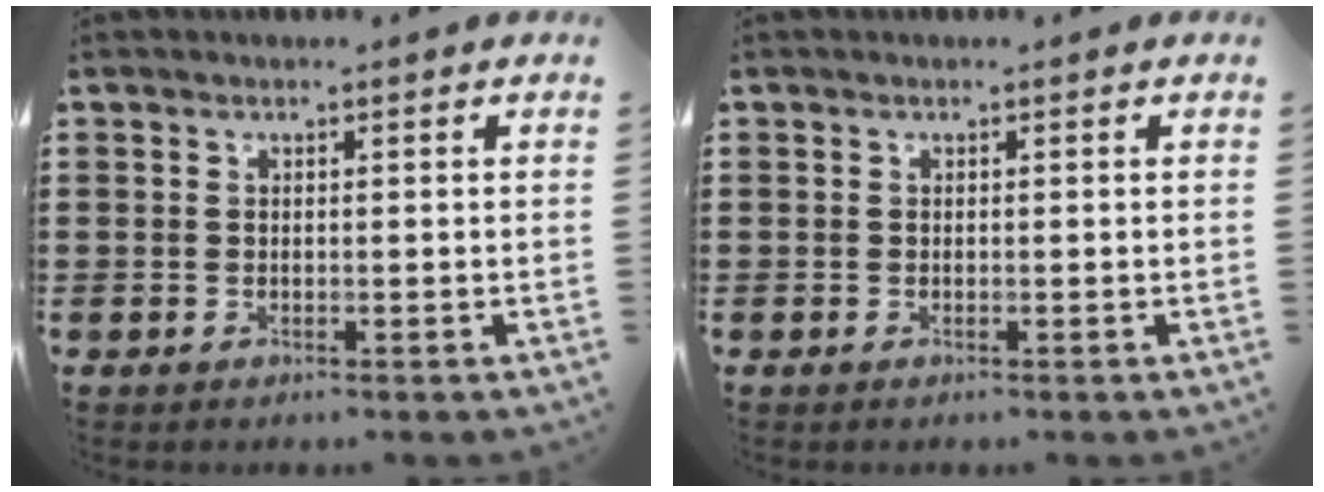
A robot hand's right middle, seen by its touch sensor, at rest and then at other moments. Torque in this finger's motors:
{"motor_torque": [-1.22, -0.92, 0.04, 0.00]}